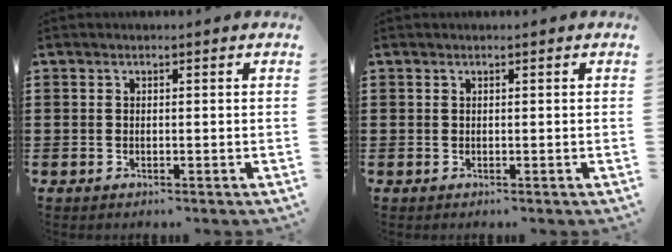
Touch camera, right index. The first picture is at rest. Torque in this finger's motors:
{"motor_torque": [0.95, 0.90, 0.06, 0.02]}